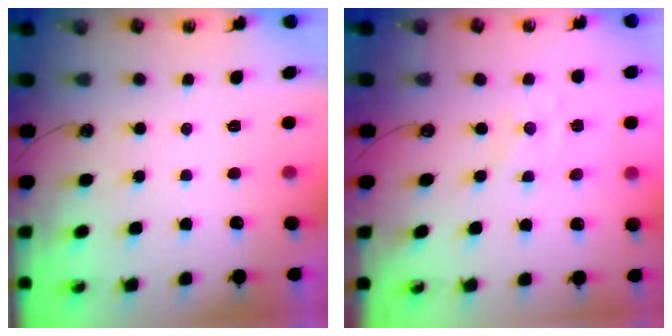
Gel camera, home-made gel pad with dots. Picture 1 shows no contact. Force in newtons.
{"total": 0.0}